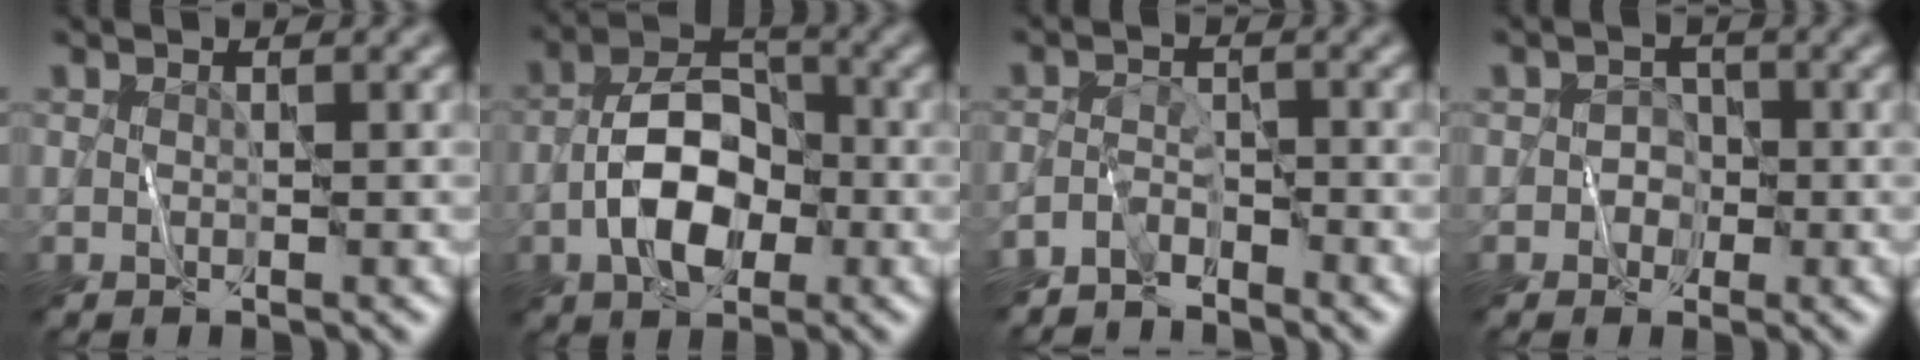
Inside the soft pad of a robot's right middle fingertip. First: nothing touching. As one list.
[{"total": 6.6, "force": [-1.8, 3.9, 5.1], "torque": [-0.083, 0.012, -0.038]}, {"total": 2.7, "force": [-2.5, 0.9, 0.8], "torque": [-0.013, 0.003, -0.056]}, {"total": 1.6, "force": [-0.4, 1.5, 0.2], "torque": [0.026, 0.009, -0.020]}]